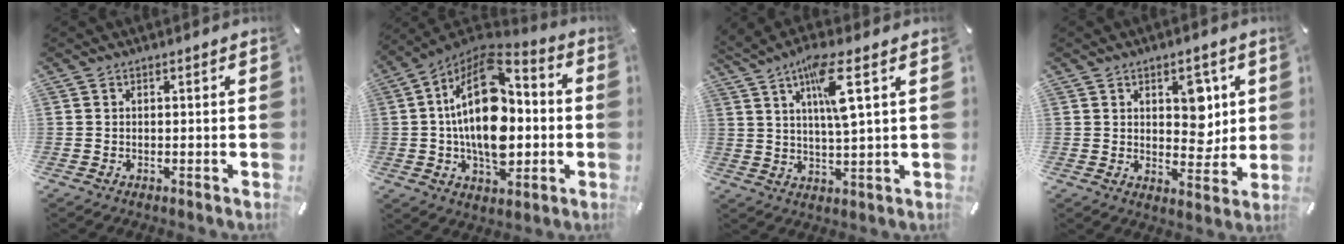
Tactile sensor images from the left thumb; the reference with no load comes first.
{"total": 21.8, "force": [0.3, 13.4, 17.2], "torque": [-0.311, -0.005, 0.005]}
{"total": 9.7, "force": [4.2, 1.2, 8.6], "torque": [-0.160, -0.006, 0.069]}
{"total": 7.9, "force": [2.2, 5.6, 5.1], "torque": [-0.040, -0.013, 0.029]}